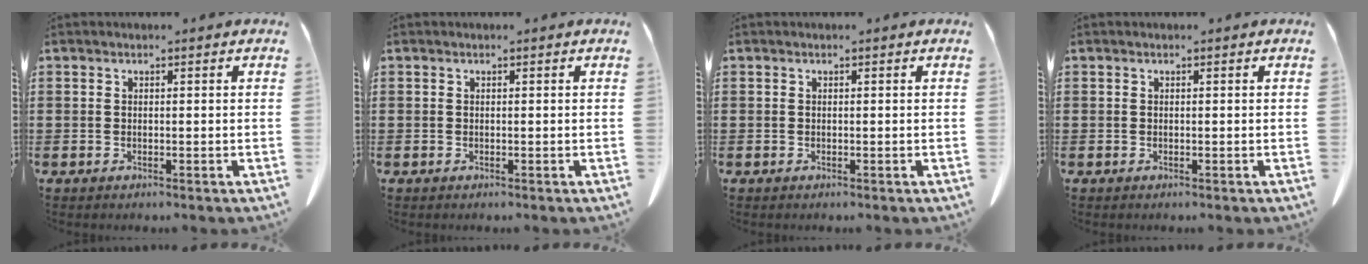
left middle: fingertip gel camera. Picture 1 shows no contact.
{"total": 0.0}
{"total": 0.0}
{"total": 0.0}